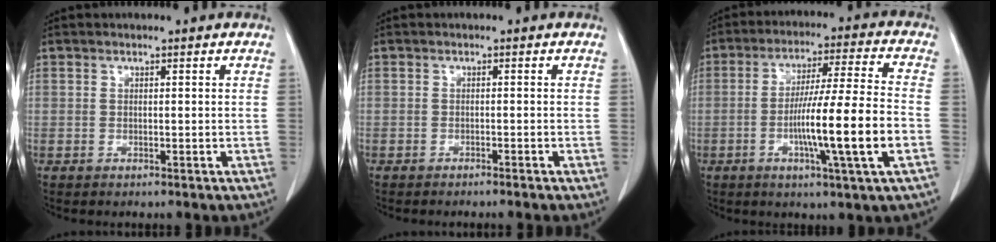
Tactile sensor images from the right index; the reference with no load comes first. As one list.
[{"total": 1.9, "force": [-1.6, -0.2, 0.9], "torque": [-0.012, 0.002, -0.020]}, {"total": 13.8, "force": [-3.7, -0.8, 13.3], "torque": [-0.233, -0.005, -0.066]}]